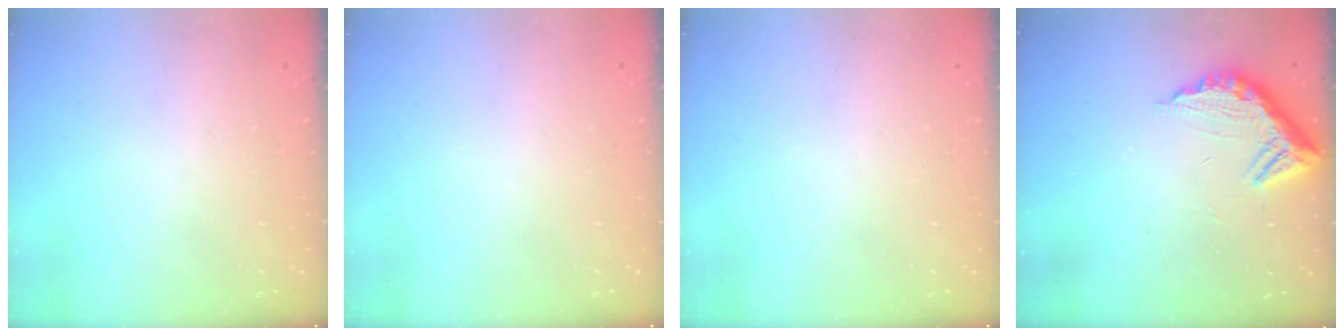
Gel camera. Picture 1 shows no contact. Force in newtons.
{"total": 0.0}
{"total": 0.0}
{"total": 11.5, "press": 11.4, "slide": 0.8}